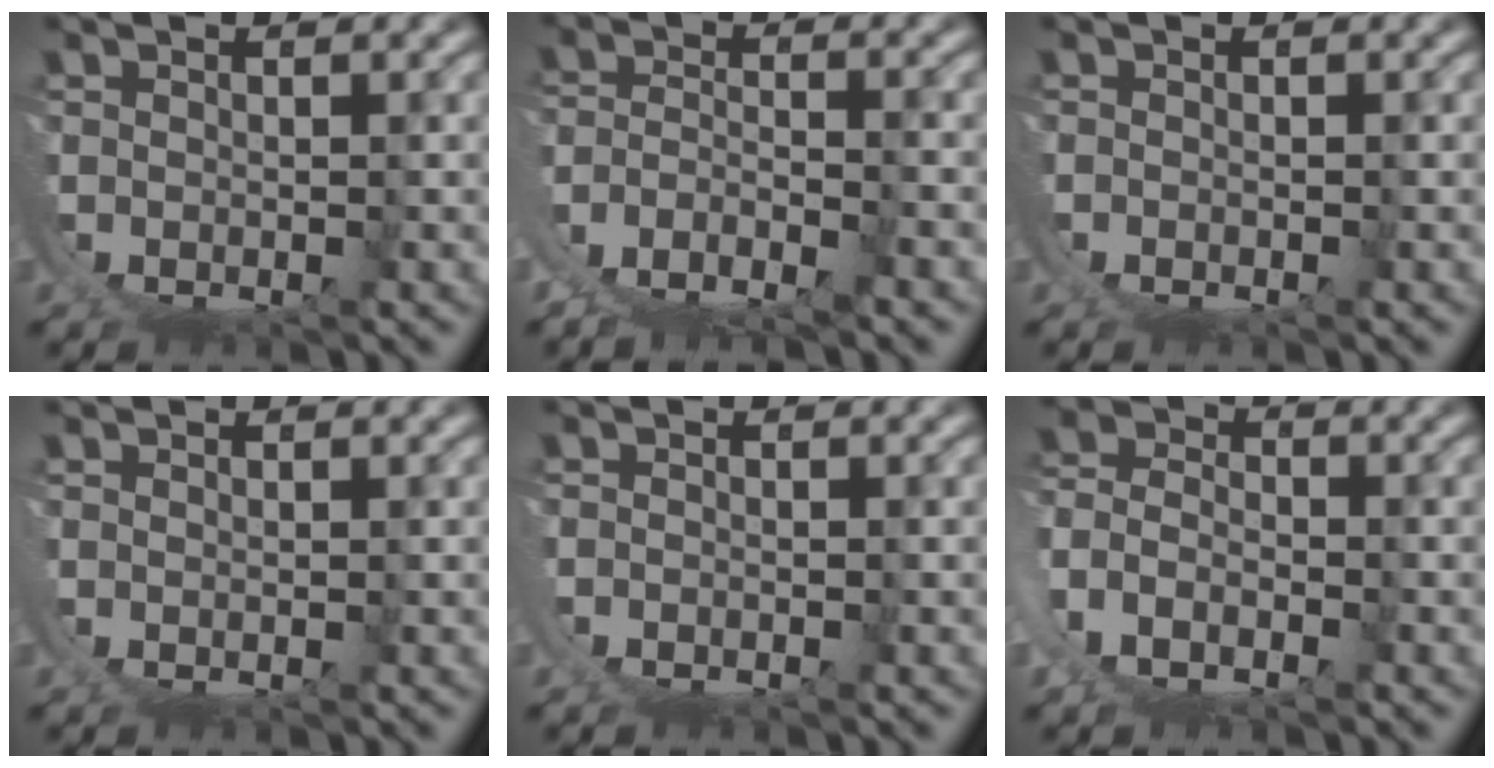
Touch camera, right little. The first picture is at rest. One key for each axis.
{"total": 8.1, "fx": -0.4, "fy": 6.9, "fz": 4.3, "tx": -0.126, "ty": -0.031, "tz": -0.010}
{"total": 0.7, "fx": -0.4, "fy": 0.5, "fz": 0.3, "tx": -0.006, "ty": 0.000, "tz": -0.006}
{"total": 1.0, "fx": 0.6, "fy": -0.7, "fz": -0.1, "tx": 0.006, "ty": 0.001, "tz": 0.011}
{"total": 0.5, "fx": -0.2, "fy": 0.5, "fz": 0.2, "tx": -0.005, "ty": 0.000, "tz": -0.005}
{"total": 6.7, "fx": 2.4, "fy": 5.4, "fz": 3.3, "tx": -0.096, "ty": -0.003, "tz": 0.028}